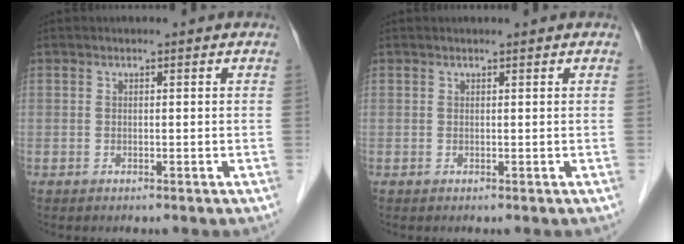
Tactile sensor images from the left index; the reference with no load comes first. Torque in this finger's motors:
{"motor_torque": [0.00, 0.09, -0.04, -0.01]}